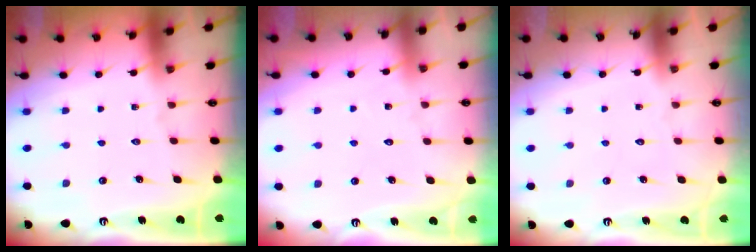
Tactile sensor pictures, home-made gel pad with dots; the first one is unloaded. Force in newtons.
{"total": 5.3, "press": 5.3, "slide": 0.5}
{"total": 1.6, "press": 1.6, "slide": 0.1}